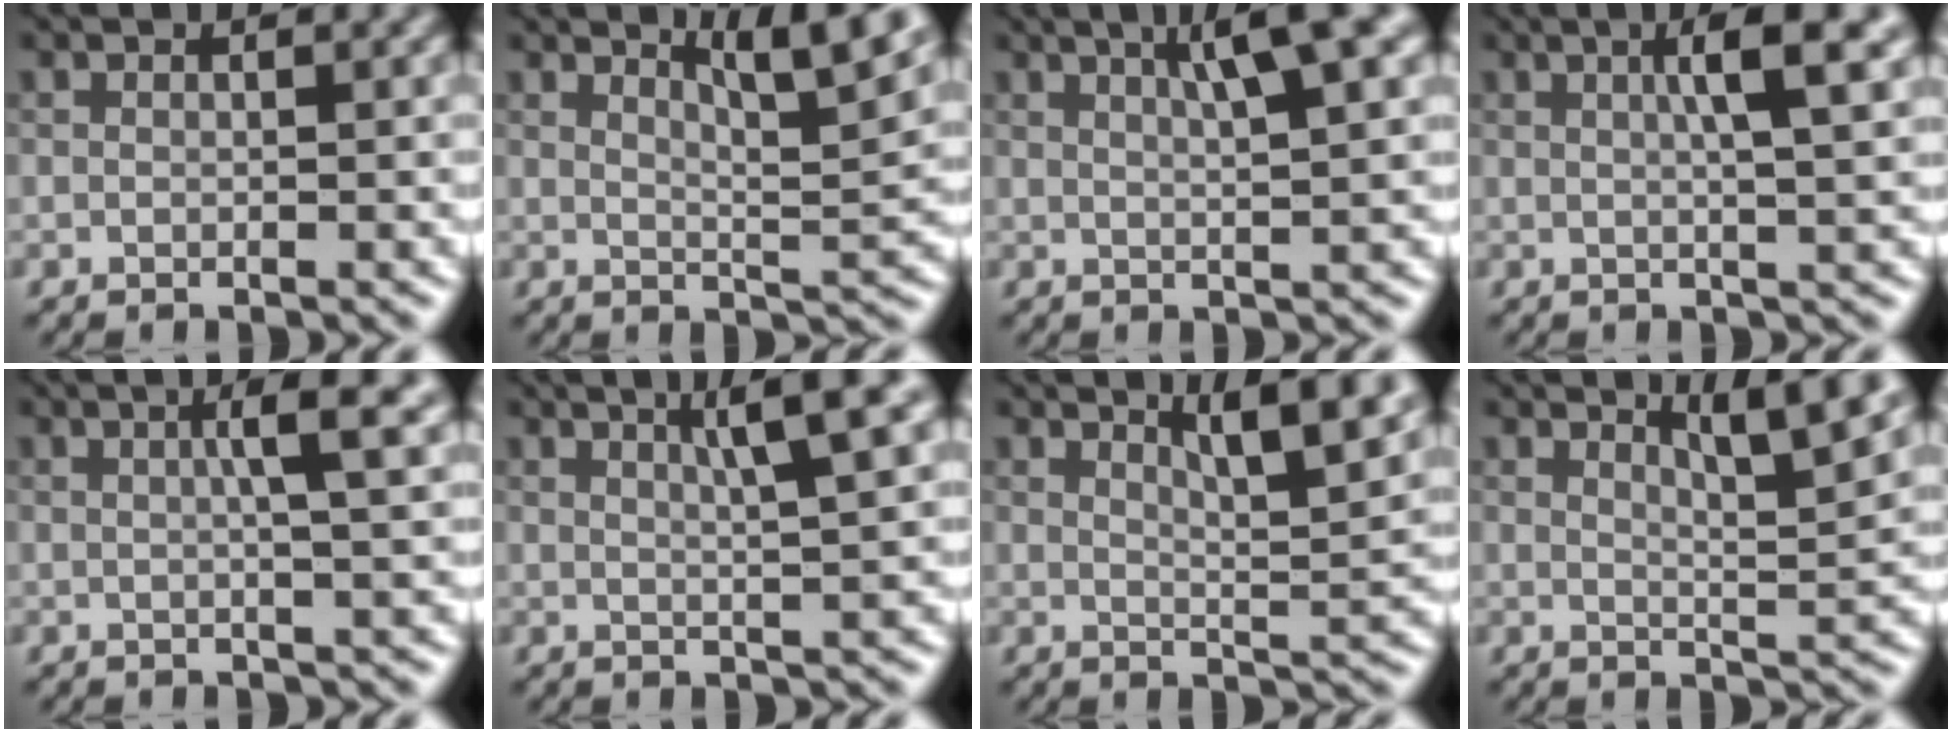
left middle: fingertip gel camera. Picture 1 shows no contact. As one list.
[{"total": 6.2, "force": [4.2, 1.1, 4.5], "torque": [-0.055, 0.006, 0.055]}, {"total": 5.6, "force": [2.6, 0.9, 4.9], "torque": [-0.069, 0.008, 0.040]}, {"total": 5.0, "force": [1.5, 0.8, 4.7], "torque": [-0.065, 0.010, 0.021]}, {"total": 4.1, "force": [1.0, 0.6, 3.9], "torque": [-0.056, 0.008, 0.012]}, {"total": 5.5, "force": [2.5, 0.9, 4.8], "torque": [-0.060, 0.012, 0.039]}, {"total": 6.8, "force": [4.0, 1.6, 5.3], "torque": [-0.056, 0.013, 0.052]}, {"total": 5.3, "force": [3.3, 0.9, 4.1], "torque": [-0.051, 0.003, 0.052]}]